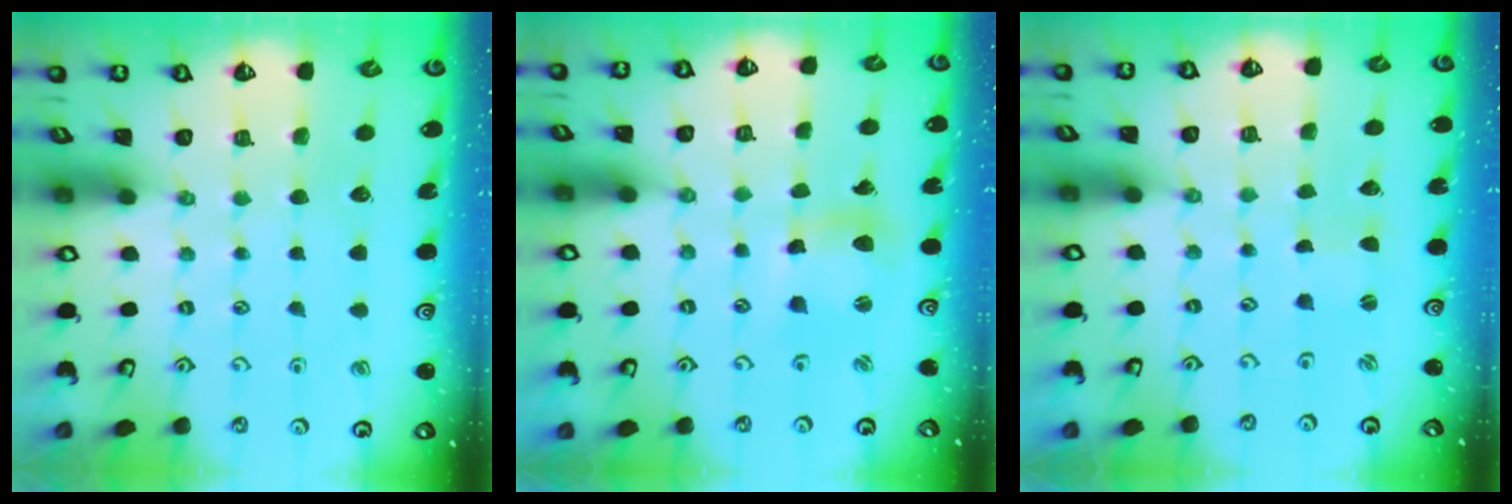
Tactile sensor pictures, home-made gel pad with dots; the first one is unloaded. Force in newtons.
{"total": 8.9, "press": 8.8, "slide": 1.0}
{"total": 0.0}